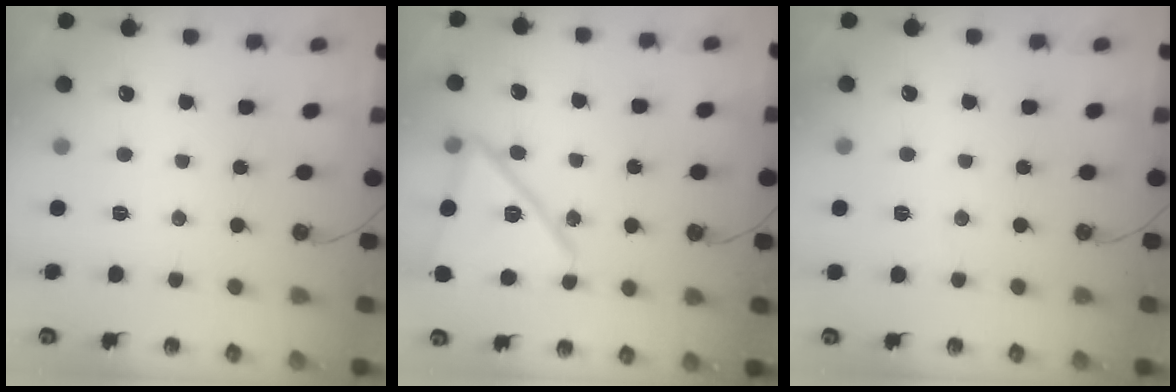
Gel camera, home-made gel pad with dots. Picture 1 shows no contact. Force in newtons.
{"total": 17.6, "press": 17.6, "slide": 1.1}
{"total": 4.3, "press": 4.1, "slide": 1.4}